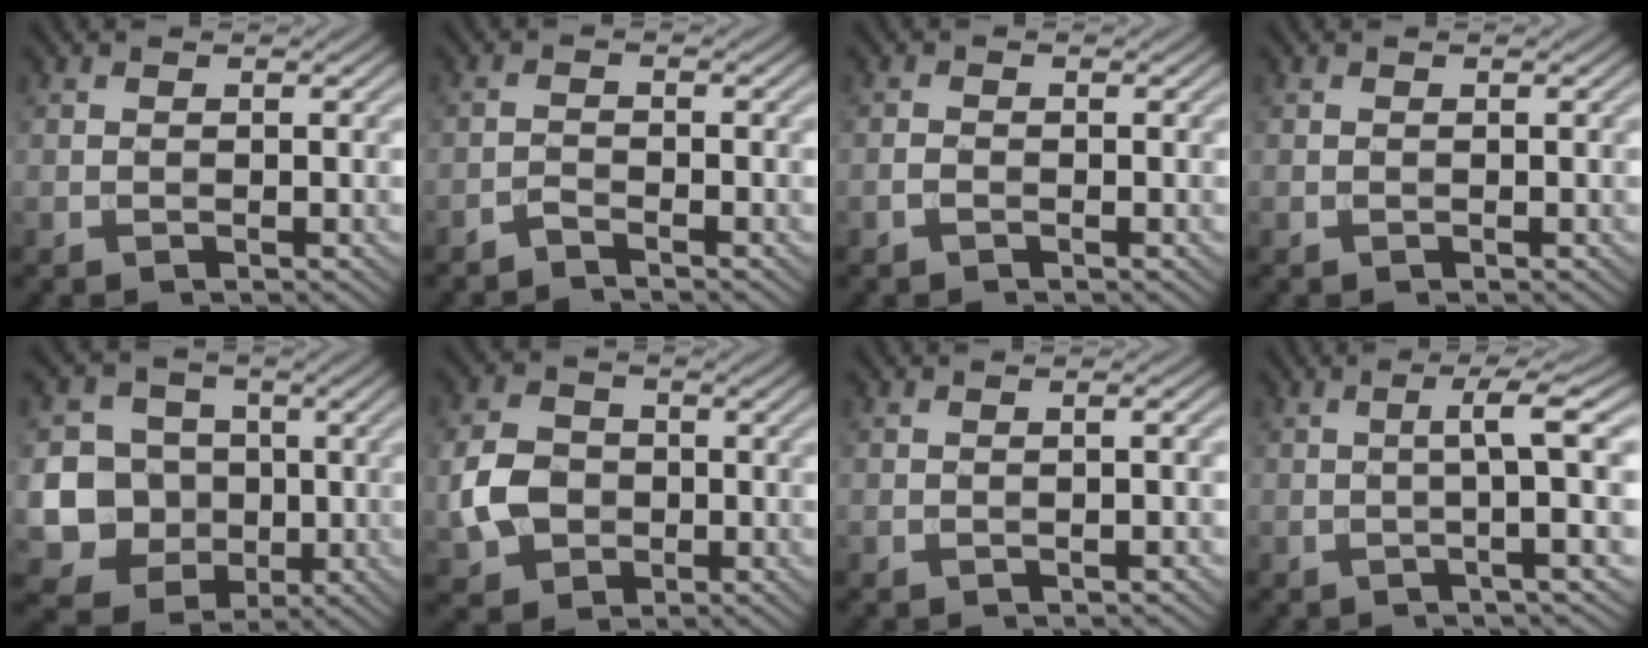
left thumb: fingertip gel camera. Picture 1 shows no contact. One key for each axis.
{"total": 1.5, "fx": -1.4, "fy": 0.1, "fz": 0.6, "tx": -0.010, "ty": 0.001, "tz": -0.035}
{"total": 0.8, "fx": -0.5, "fy": 0.4, "fz": 0.5, "tx": -0.012, "ty": 0.001, "tz": -0.012}
{"total": 0.0}
{"total": 11.4, "fx": -1.4, "fy": 10.6, "fz": 3.8, "tx": -0.131, "ty": -0.010, "tz": -0.047}
{"total": 6.2, "fx": -1.2, "fy": 5.1, "fz": 3.3, "tx": -0.087, "ty": -0.004, "tz": -0.034}
{"total": 1.9, "fx": -0.1, "fy": 0.4, "fz": 1.8, "tx": -0.024, "ty": 0.006, "tz": -0.009}
{"total": 5.3, "fx": 0.0, "fy": 0.0, "fz": 5.3, "tx": -0.094, "ty": 0.014, "tz": -0.009}